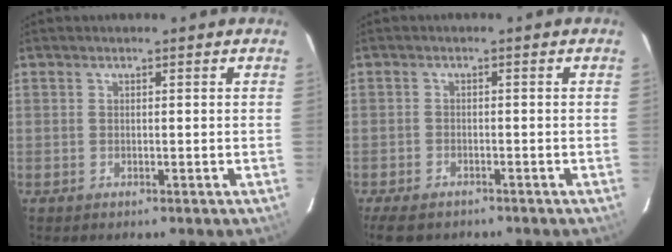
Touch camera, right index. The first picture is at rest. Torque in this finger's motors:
{"motor_torque": [0.56, -0.52, 0.21, 0.03]}